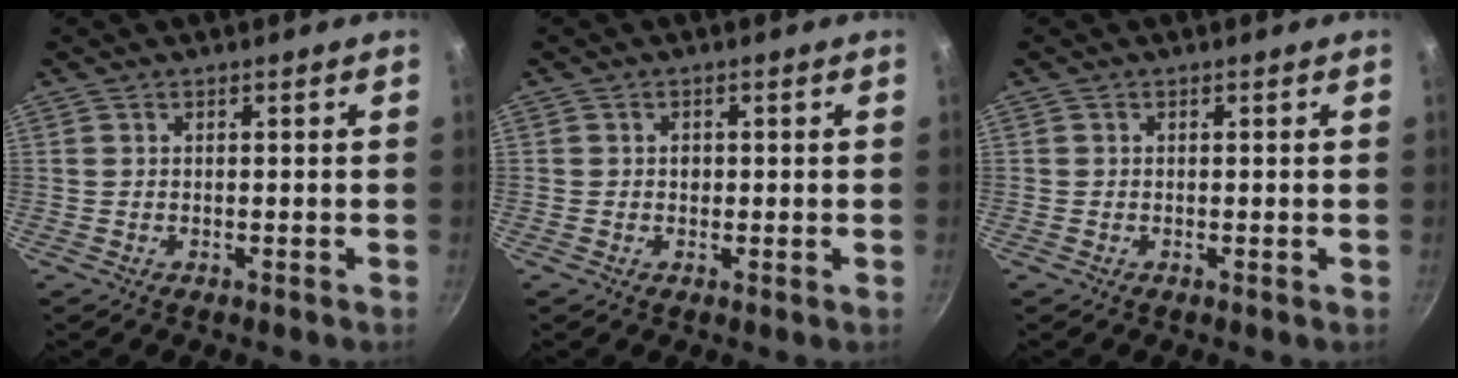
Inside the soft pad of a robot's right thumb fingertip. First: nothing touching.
{"total": 1.3, "force": [0.0, 1.2, 0.6], "torque": [-0.002, 0.002, -0.002]}
{"total": 0.0}